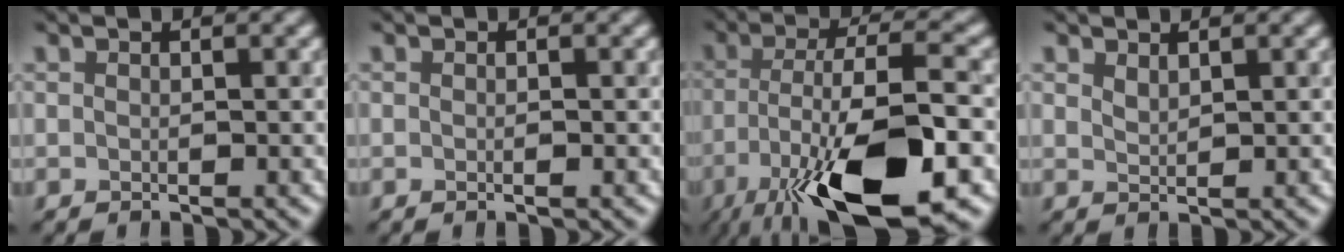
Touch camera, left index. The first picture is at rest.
{"total": 0.8, "force": [-0.1, 0.6, 0.6], "torque": [0.006, 0.010, -0.014]}
{"total": 12.8, "force": [-6.0, 3.7, 10.7], "torque": [-0.203, -0.012, -0.089]}
{"total": 0.7, "force": [0.6, 0.1, -0.2], "torque": [0.006, 0.004, 0.019]}